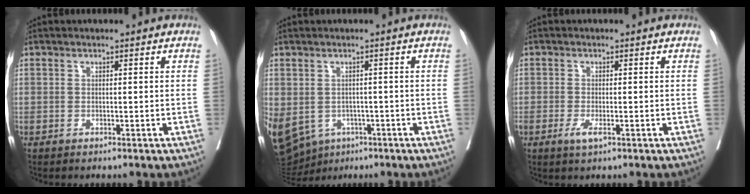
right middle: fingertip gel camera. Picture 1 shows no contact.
{"total": 23.1, "force": [-9.2, 18.5, 10.3], "torque": [-0.359, -0.023, -0.127]}
{"total": 2.1, "force": [-0.9, 0.5, 1.8], "torque": [-0.030, -0.003, -0.016]}